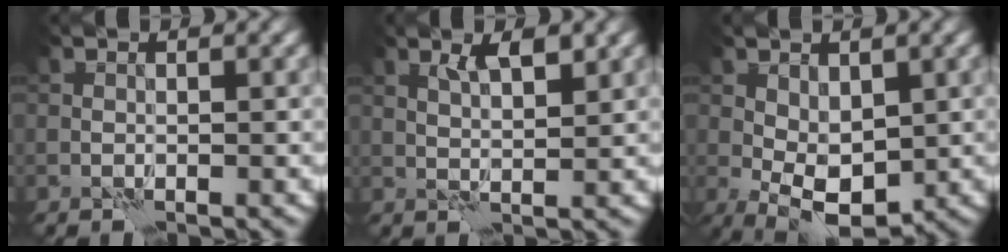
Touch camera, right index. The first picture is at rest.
{"total": 2.6, "force": [1.6, 0.6, 2.0], "torque": [-0.038, -0.003, 0.029]}
{"total": 5.1, "force": [-0.5, 3.0, 4.1], "torque": [-0.080, -0.004, -0.010]}